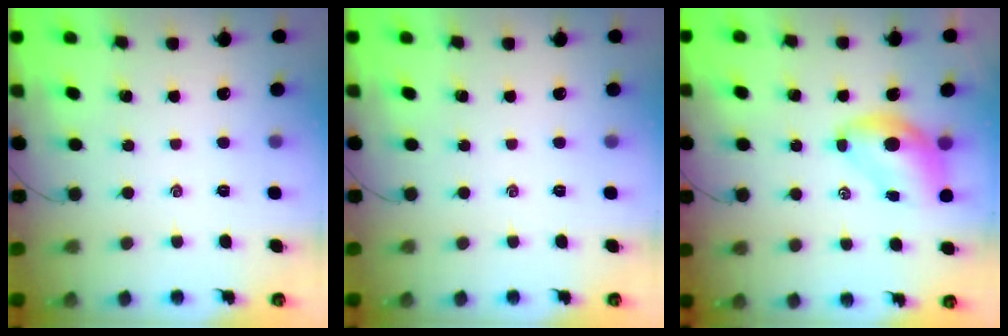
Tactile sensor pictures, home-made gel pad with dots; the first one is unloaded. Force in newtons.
{"total": 0.0}
{"total": 7.8, "press": 7.5, "slide": 1.8}